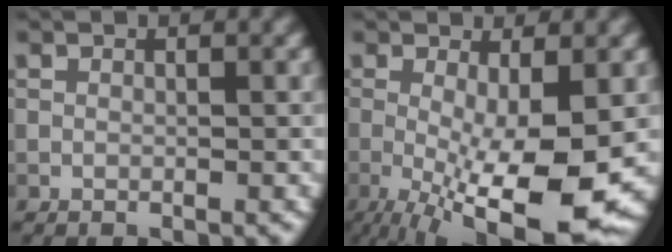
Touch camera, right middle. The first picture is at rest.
{"total": 11.1, "force": [-3.0, 2.9, 10.3], "torque": [-0.172, -0.025, -0.036]}